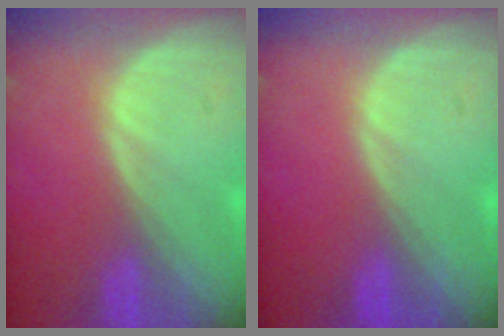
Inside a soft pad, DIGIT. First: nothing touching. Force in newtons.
{"total": 0.0}